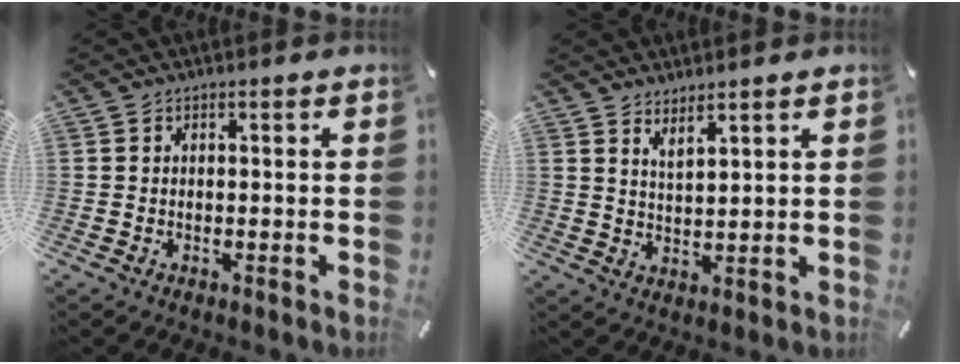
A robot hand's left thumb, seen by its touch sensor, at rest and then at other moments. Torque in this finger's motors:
{"motor_torque": [0.08, -0.09, -0.12, -0.17, -0.04]}